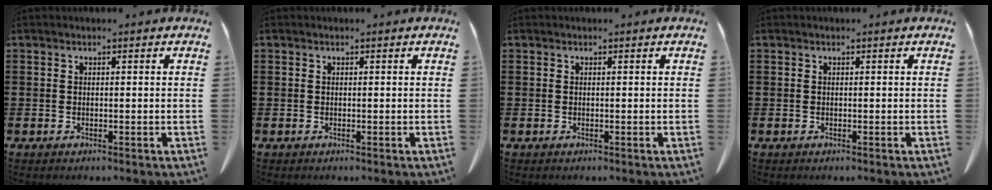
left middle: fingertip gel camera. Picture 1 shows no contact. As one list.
[{"total": 0.0}, {"total": 0.0}, {"total": 0.0}]